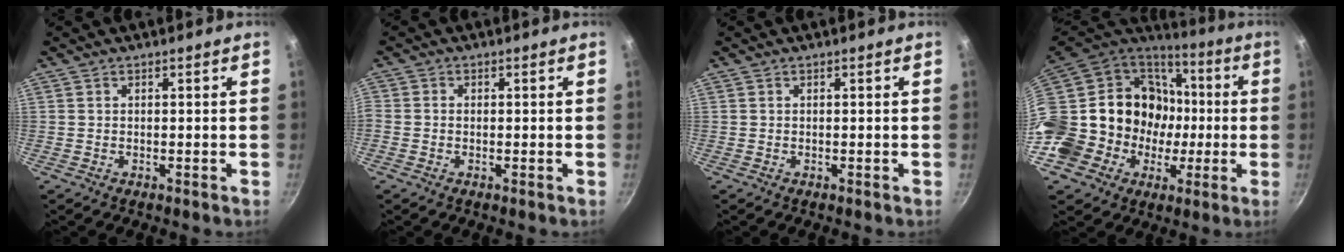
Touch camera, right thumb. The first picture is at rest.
{"total": 1.1, "force": [-0.3, 0.9, 0.5], "torque": [-0.014, 0.004, -0.011]}
{"total": 0.0}
{"total": 28.7, "force": [-2.0, 24.4, 15.1], "torque": [-0.277, 0.063, -0.005]}